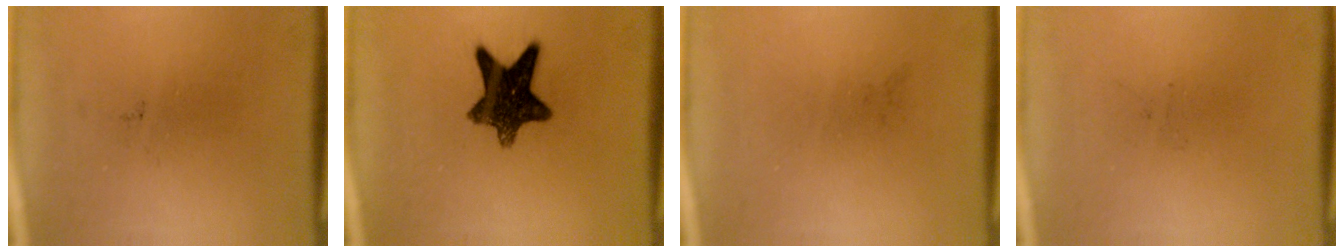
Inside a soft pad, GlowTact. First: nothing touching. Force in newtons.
{"total": 10.9}
{"total": 0.0}
{"total": 0.0}